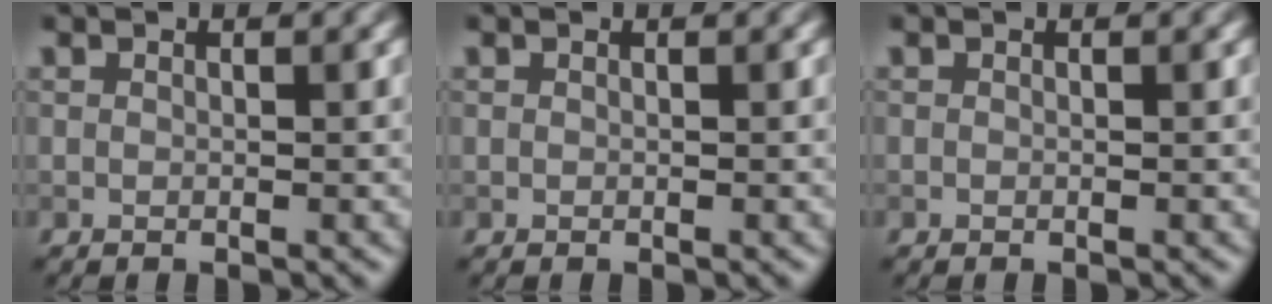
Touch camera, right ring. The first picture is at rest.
{"total": 0.0}
{"total": 0.0}